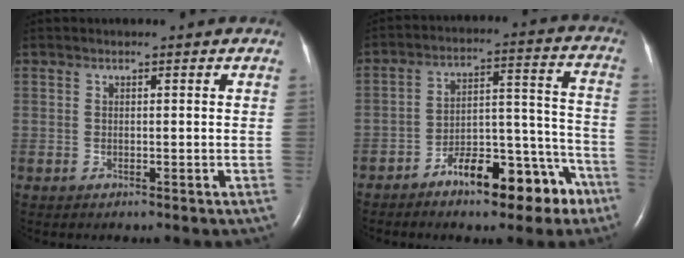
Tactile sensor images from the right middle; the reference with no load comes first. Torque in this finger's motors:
{"motor_torque": [1.11, -1.03, 0.21, 0.10]}